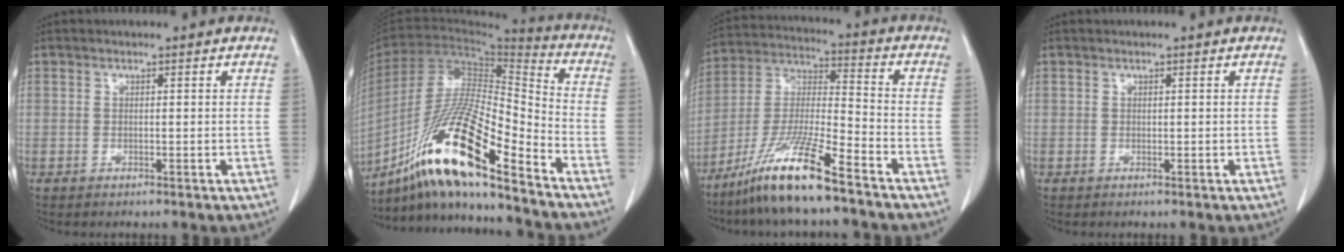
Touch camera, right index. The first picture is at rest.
{"total": 19.9, "force": [-13.8, 1.2, 14.2], "torque": [-0.289, -0.020, -0.258]}
{"total": 13.9, "force": [-9.7, 0.3, 10.0], "torque": [-0.209, -0.025, -0.186]}
{"total": 0.0}